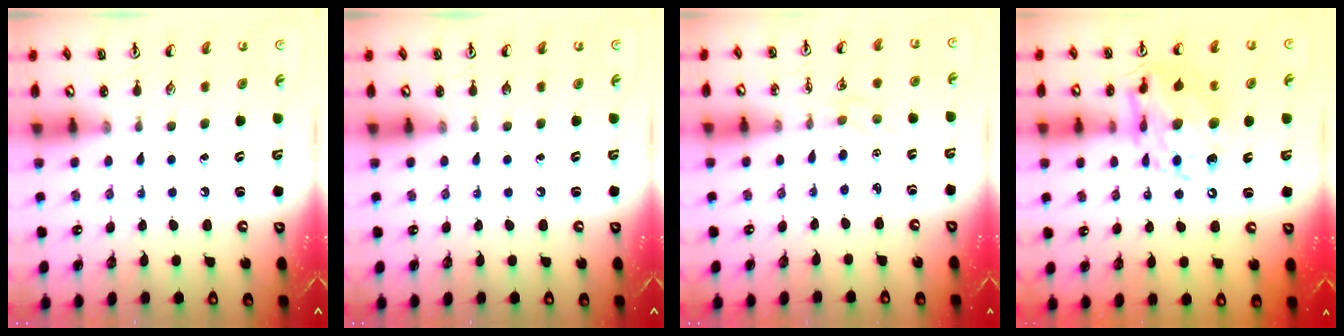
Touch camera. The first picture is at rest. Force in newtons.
{"total": 0.0}
{"total": 2.8, "press": 2.8, "slide": 0.3}
{"total": 13.7, "press": 13.6, "slide": 1.2}